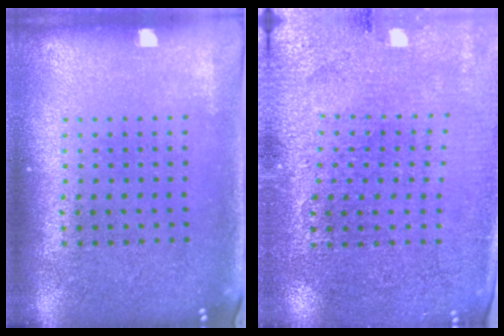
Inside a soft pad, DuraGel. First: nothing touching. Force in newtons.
{"total": 2.8, "press": 2.8, "slide": 0.5}